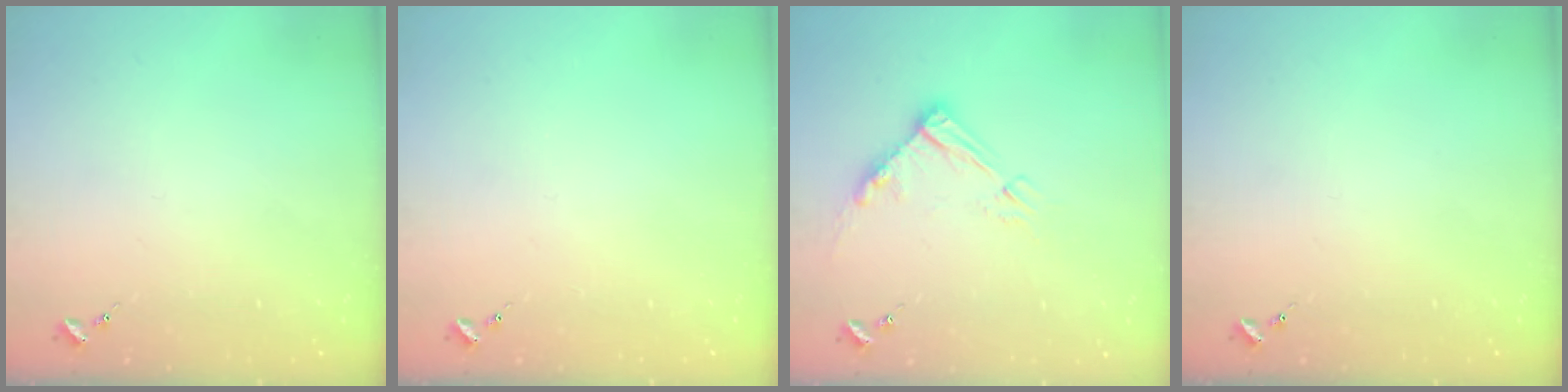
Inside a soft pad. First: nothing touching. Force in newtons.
{"total": 0.0}
{"total": 10.5, "press": 10.4, "slide": 1.2}
{"total": 0.0}